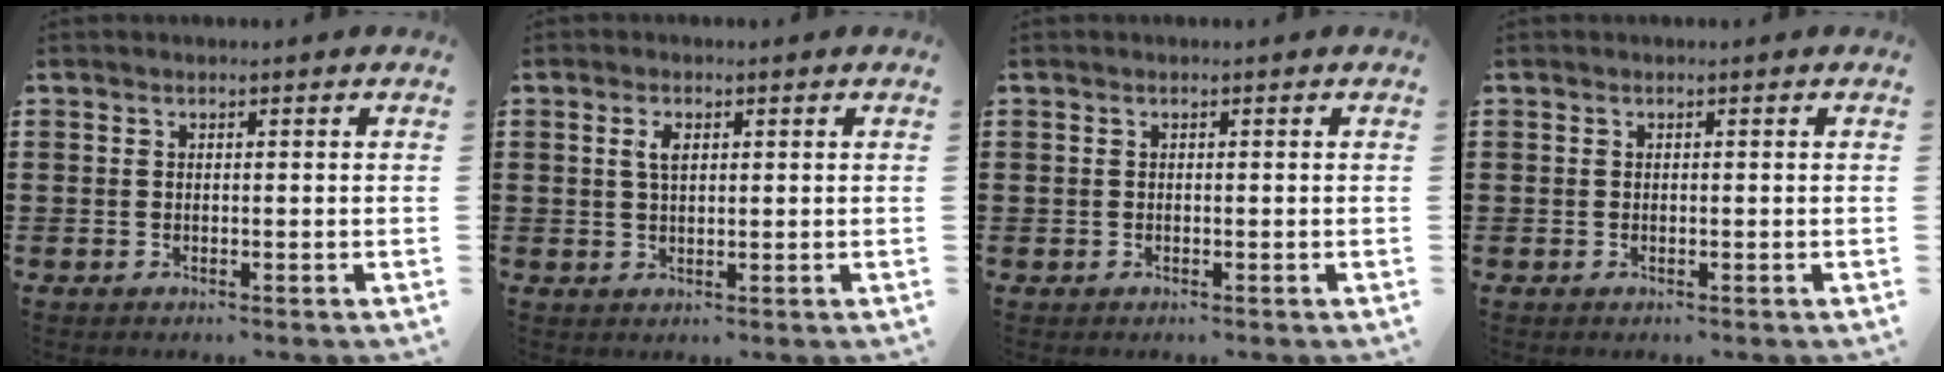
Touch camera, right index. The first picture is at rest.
{"total": 2.6, "force": [0.7, 1.2, 2.2], "torque": [-0.047, 0.007, 0.011]}
{"total": 0.0}
{"total": 0.0}